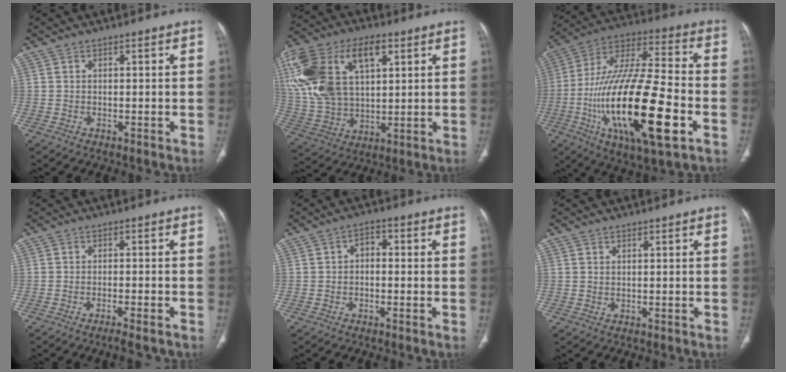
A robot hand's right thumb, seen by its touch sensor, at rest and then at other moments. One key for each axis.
{"total": 25.1, "fx": 8.4, "fy": 14.6, "fz": 18.7, "tx": -0.398, "ty": 0.014, "tz": 0.160}
{"total": 28.7, "fx": -8.0, "fy": 9.0, "fz": 26.0, "tx": -0.525, "ty": 0.008, "tz": -0.132}
{"total": 4.5, "fx": -3.6, "fy": 0.6, "fz": 2.7, "tx": -0.043, "ty": 0.010, "tz": -0.048}
{"total": 2.9, "fx": -0.4, "fy": 2.1, "fz": 2.0, "tx": -0.019, "ty": 0.014, "tz": -0.017}
{"total": 0.0}